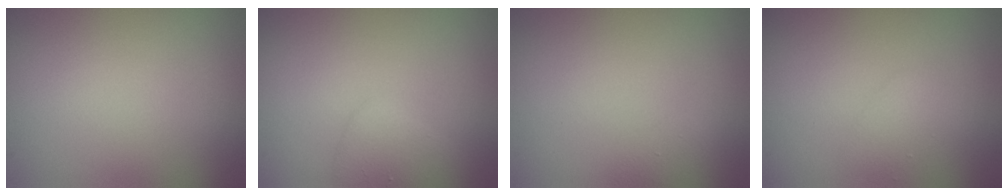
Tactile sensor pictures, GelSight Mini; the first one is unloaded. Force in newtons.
{"total": 1.9, "press": 1.9, "slide": 0.1}
{"total": 0.9, "press": 0.9, "slide": 0.0}
{"total": 1.3, "press": 1.3, "slide": 0.1}